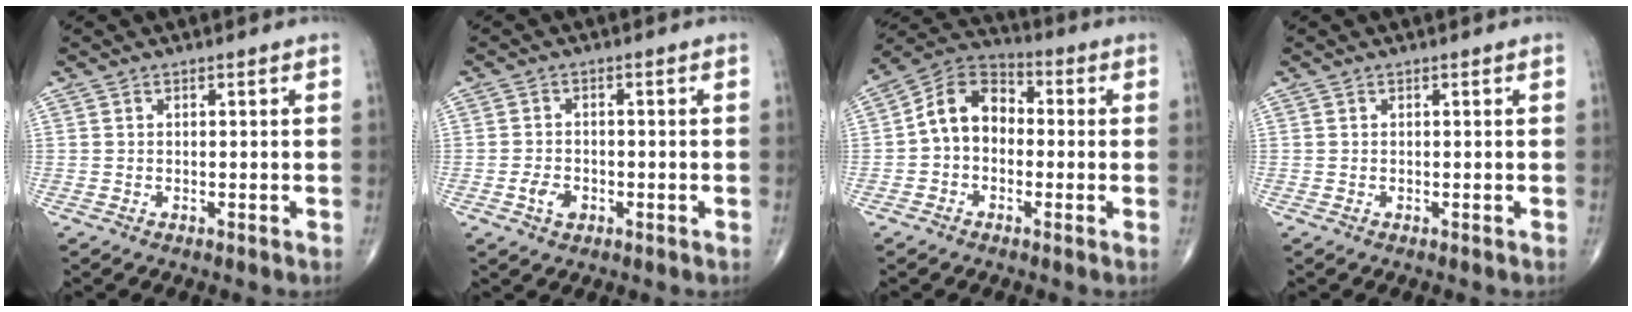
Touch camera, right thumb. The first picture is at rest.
{"total": 3.2, "force": [-1.2, 2.2, 1.9], "torque": [-0.027, 0.005, -0.022]}
{"total": 10.2, "force": [-0.5, 7.7, 6.7], "torque": [-0.093, 0.037, -0.026]}
{"total": 0.0}